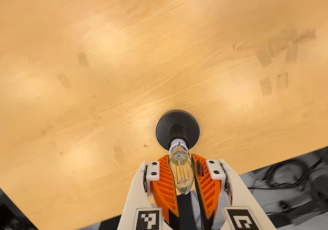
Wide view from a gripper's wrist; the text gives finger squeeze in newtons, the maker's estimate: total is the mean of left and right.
{"total": 20.5, "left": 20.6, "right": 20.3}